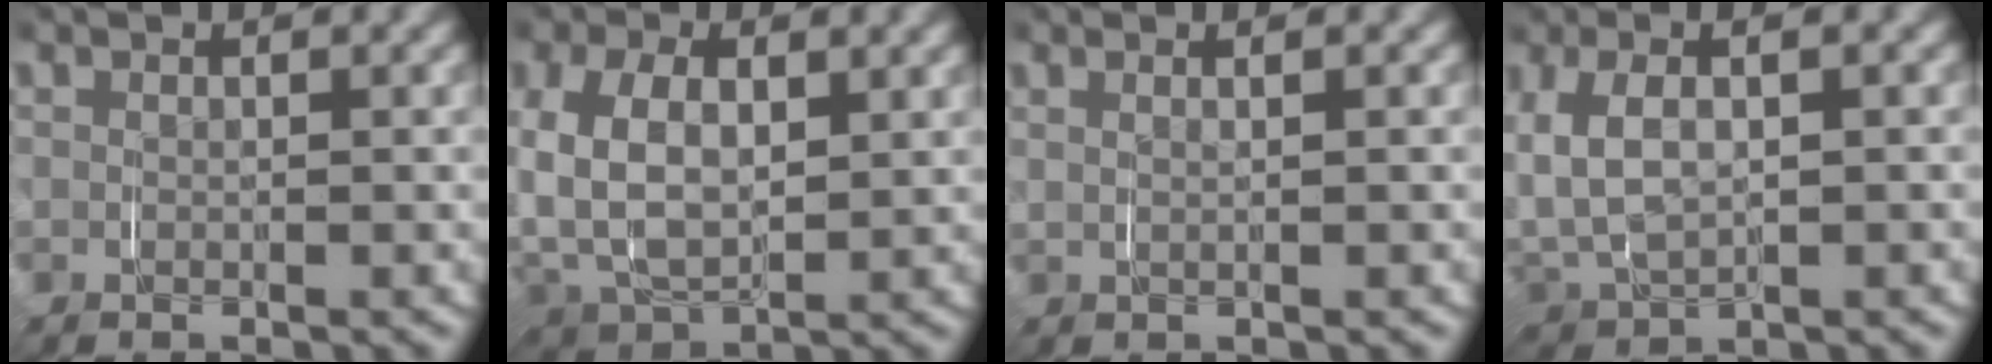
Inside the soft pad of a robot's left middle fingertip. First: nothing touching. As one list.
[{"total": 4.0, "force": [0.9, 3.3, 2.1], "torque": [-0.057, -0.011, 0.010]}, {"total": 1.4, "force": [1.0, -0.9, 0.2], "torque": [0.009, 0.011, 0.015]}, {"total": 2.5, "force": [0.6, 1.9, 1.6], "torque": [-0.044, -0.007, 0.012]}]